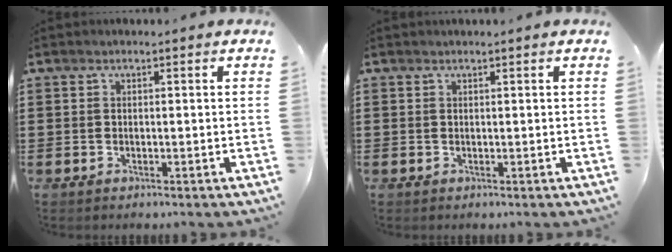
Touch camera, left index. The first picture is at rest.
{"total": 0.0}